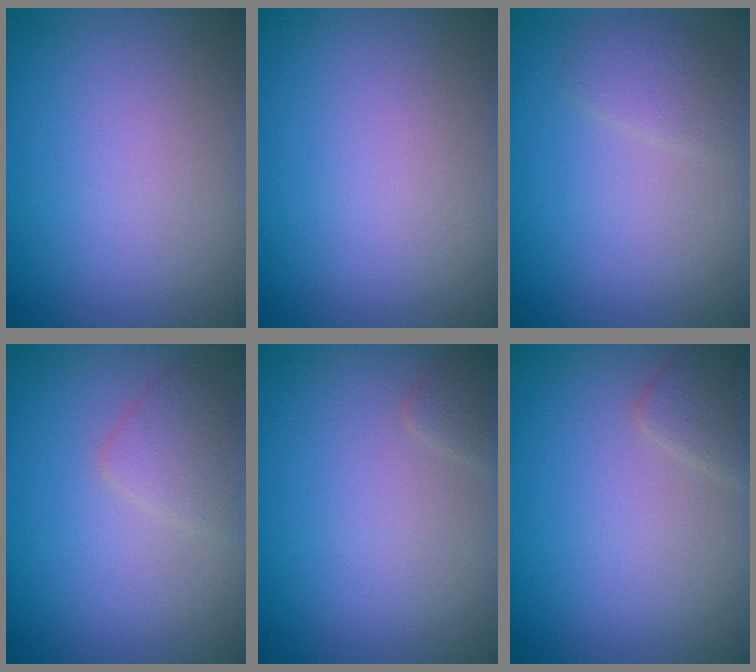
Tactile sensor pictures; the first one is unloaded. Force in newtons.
{"total": 0.0}
{"total": 1.5, "press": 1.5, "slide": 0.1}
{"total": 1.9, "press": 1.9, "slide": 0.2}
{"total": 0.8, "press": 0.8, "slide": 0.0}
{"total": 1.6, "press": 1.6, "slide": 0.0}